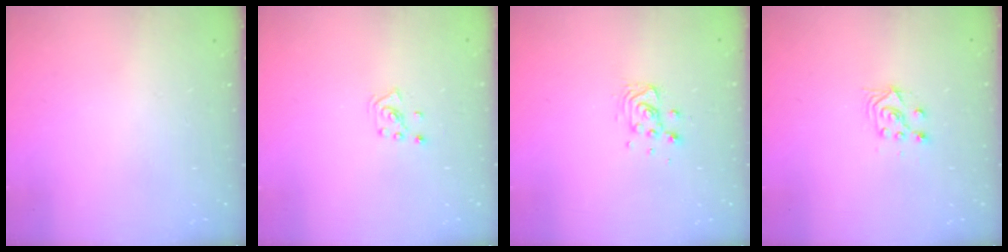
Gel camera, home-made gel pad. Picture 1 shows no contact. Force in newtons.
{"total": 2.6, "press": 2.6, "slide": 0.5}
{"total": 9.3, "press": 9.0, "slide": 2.3}
{"total": 4.9, "press": 4.8, "slide": 1.0}